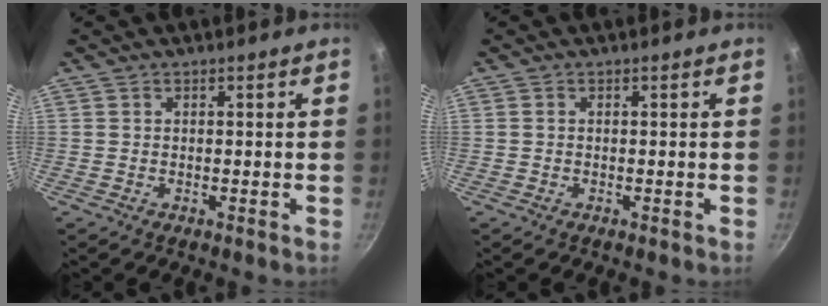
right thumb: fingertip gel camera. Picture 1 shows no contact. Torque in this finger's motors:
{"motor_torque": [0.10, -0.10, -0.20, 0.32, -0.01]}